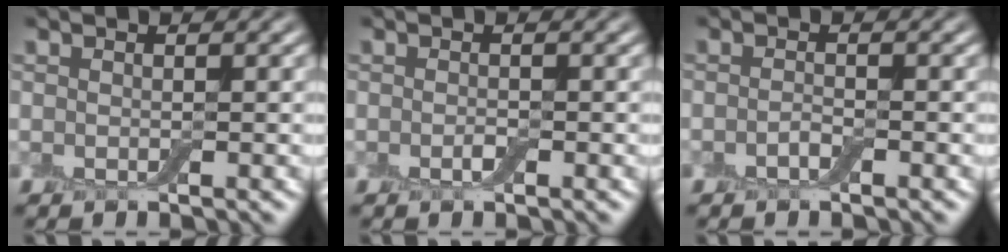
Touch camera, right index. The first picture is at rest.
{"total": 0.8, "force": [-0.4, 0.3, 0.6], "torque": [-0.015, -0.001, -0.007]}
{"total": 1.0, "force": [-0.6, 0.3, 0.7], "torque": [-0.017, 0.001, -0.012]}